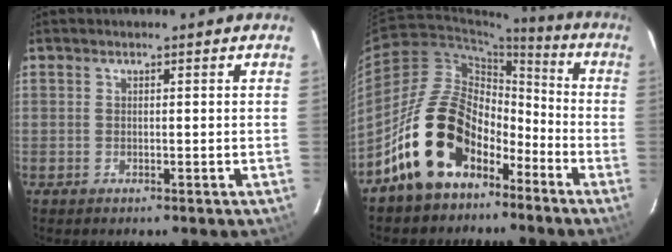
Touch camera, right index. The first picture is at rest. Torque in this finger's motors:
{"motor_torque": [1.25, -0.89, 0.99, 0.09]}